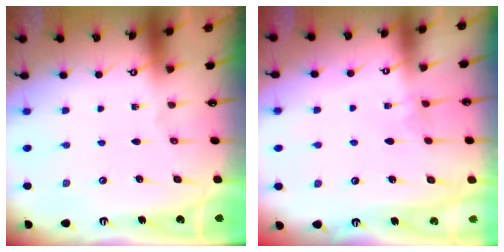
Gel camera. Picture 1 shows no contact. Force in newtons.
{"total": 2.3, "press": 2.3, "slide": 0.3}